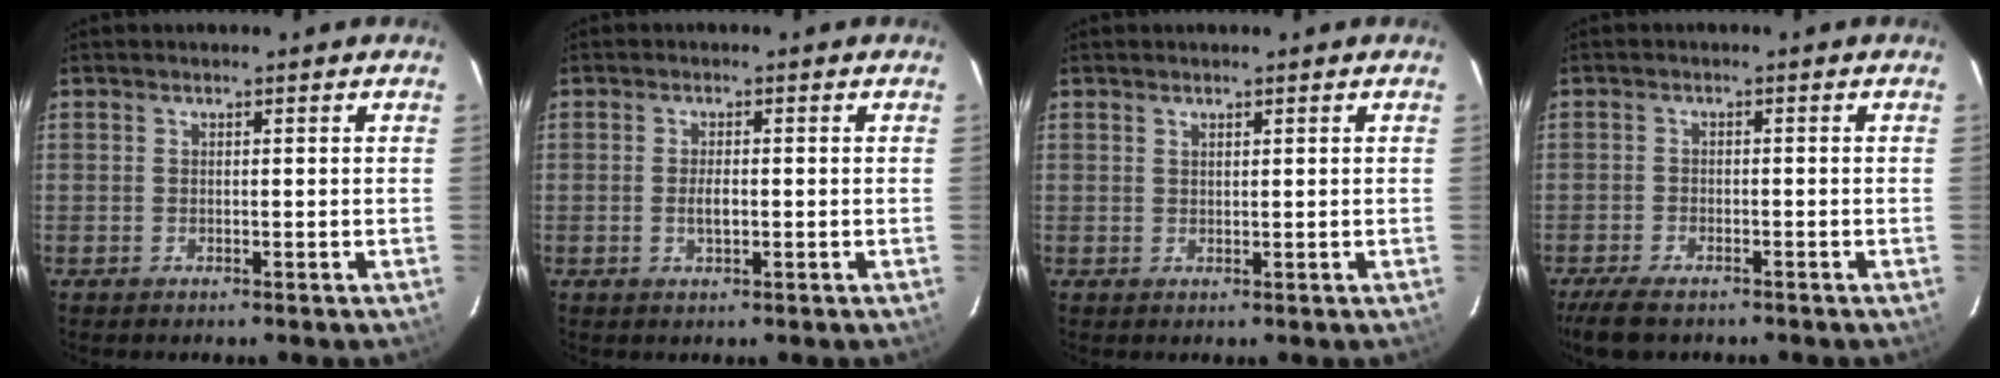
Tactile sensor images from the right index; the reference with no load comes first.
{"total": 2.3, "force": [-0.4, 0.9, 2.1], "torque": [-0.039, -0.003, -0.006]}
{"total": 0.7, "force": [0.6, 0.2, 0.2], "torque": [-0.005, 0.001, 0.011]}
{"total": 6.1, "force": [-4.8, 2.1, 3.1], "torque": [-0.083, -0.015, -0.089]}